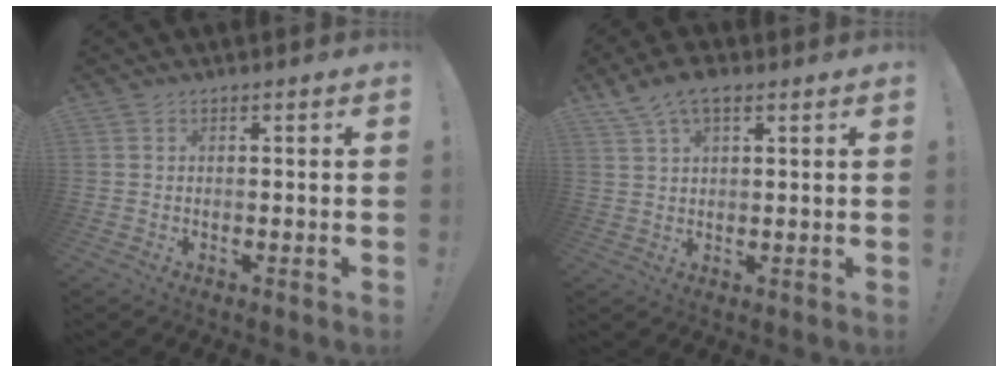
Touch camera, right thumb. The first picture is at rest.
{"total": 7.2, "force": [4.2, 3.2, 4.9], "torque": [-0.088, -0.005, 0.080]}